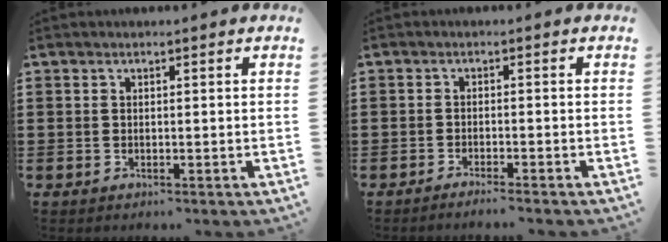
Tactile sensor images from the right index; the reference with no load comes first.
{"total": 1.5, "force": [-1.4, -0.3, 0.4], "torque": [-0.007, 0.002, -0.028]}